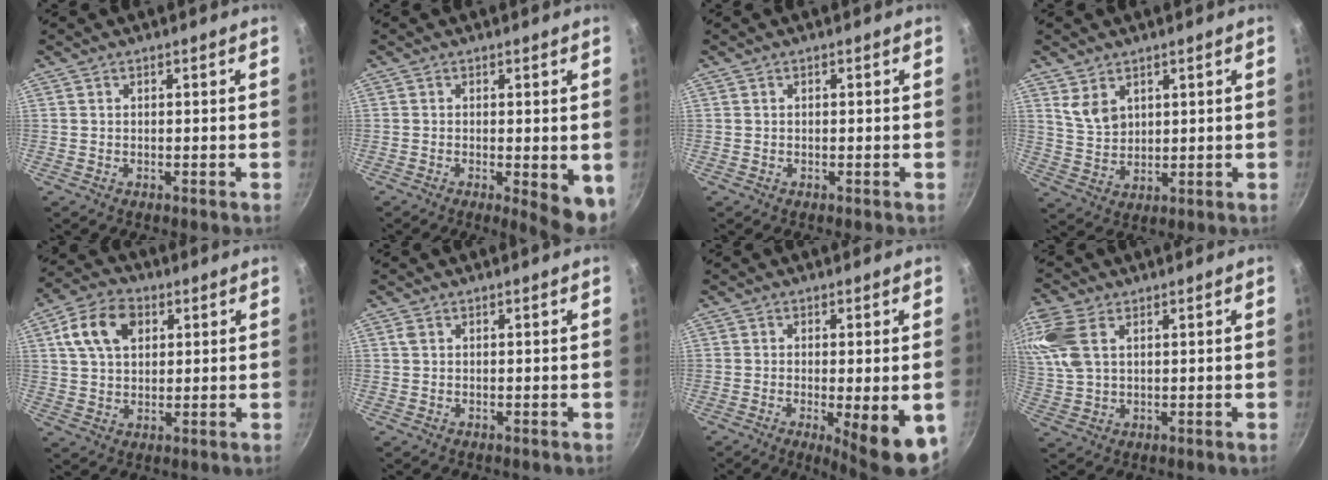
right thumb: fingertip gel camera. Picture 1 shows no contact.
{"total": 6.7, "force": [-1.8, 1.7, 6.2], "torque": [-0.085, -0.018, -0.024]}
{"total": 0.0}
{"total": 5.4, "force": [2.8, 3.5, 2.8], "torque": [-0.041, -0.018, 0.067]}
{"total": 10.9, "force": [3.7, 7.2, 7.3], "torque": [-0.123, 0.007, 0.061]}
{"total": 0.8, "force": [0.3, 0.5, 0.6], "torque": [-0.017, 0.006, 0.008]}
{"total": 11.8, "force": [-4.3, 3.0, 10.6], "torque": [-0.124, -0.015, -0.051]}
{"total": 11.9, "force": [4.4, 7.1, 8.6], "torque": [-0.225, 0.008, 0.091]}